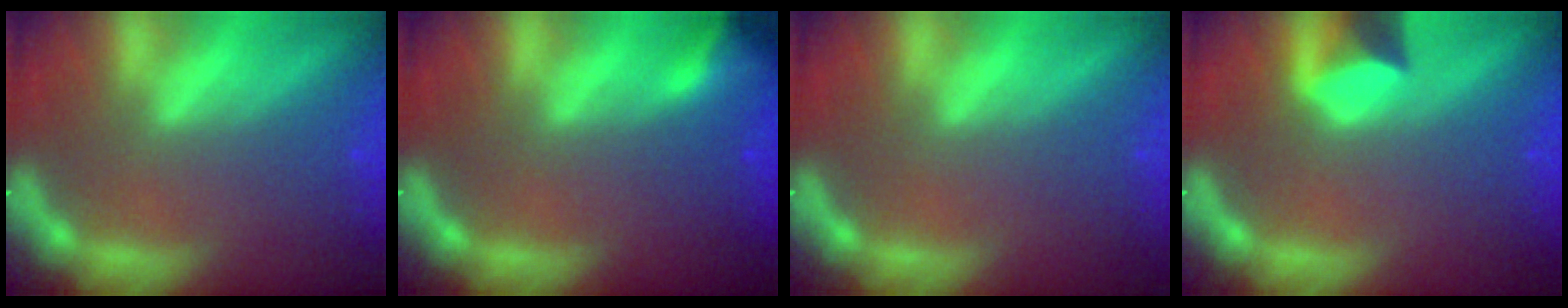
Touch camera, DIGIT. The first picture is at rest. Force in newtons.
{"total": 2.9}
{"total": 0.0}
{"total": 3.0}